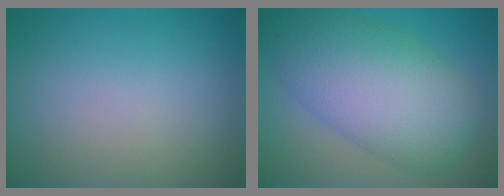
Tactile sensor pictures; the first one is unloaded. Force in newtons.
{"total": 9.5, "press": 9.4, "slide": 0.3}